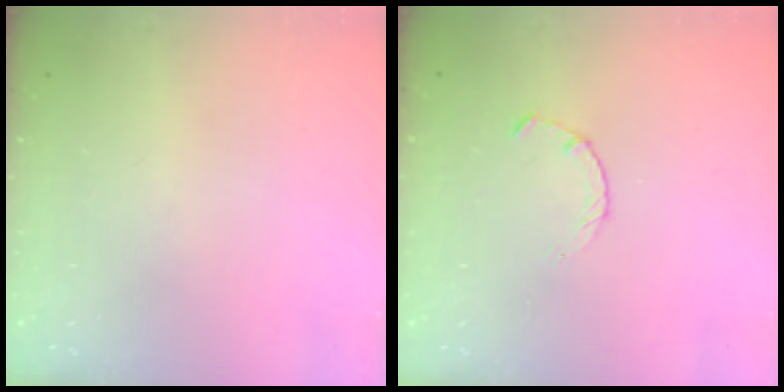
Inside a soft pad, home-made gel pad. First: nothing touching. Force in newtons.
{"total": 2.4, "press": 2.3, "slide": 0.4}